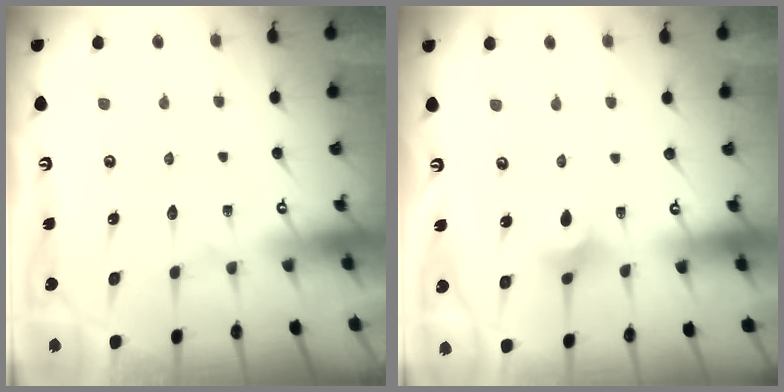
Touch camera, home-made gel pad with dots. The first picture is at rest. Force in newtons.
{"total": 3.7, "press": 3.6, "slide": 0.7}